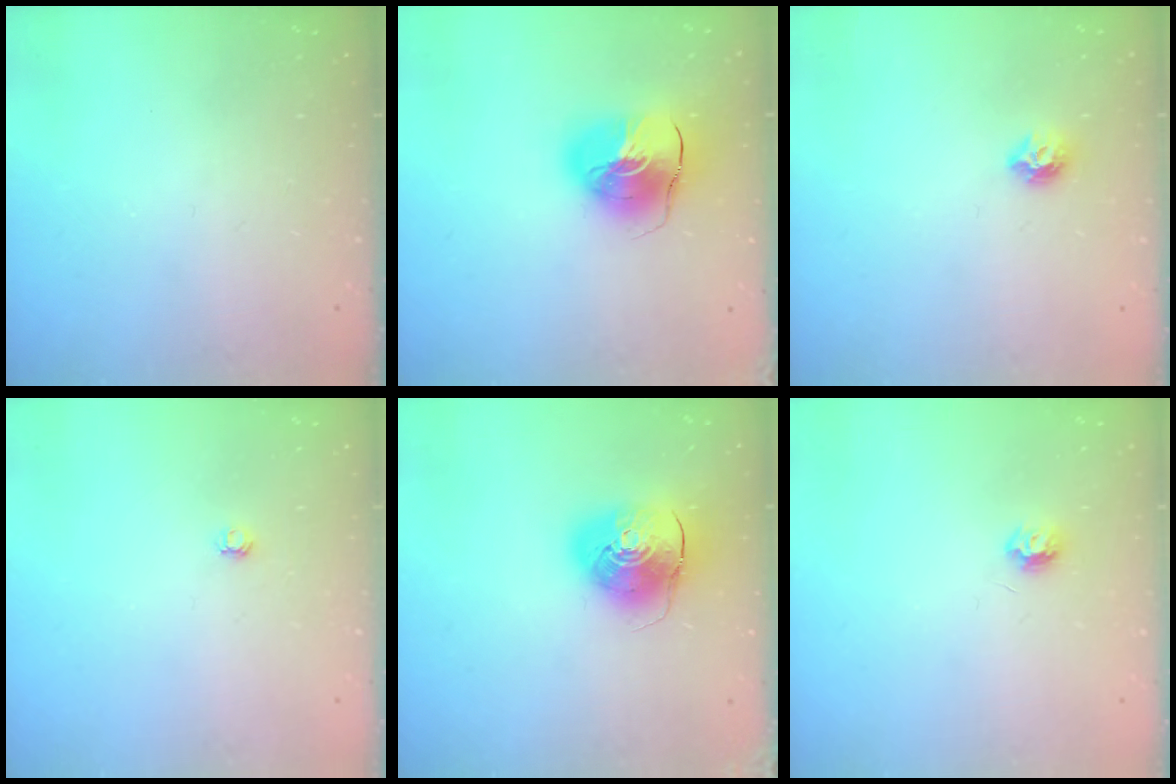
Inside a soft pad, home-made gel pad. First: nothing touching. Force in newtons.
{"total": 13.9, "press": 13.8, "slide": 2.1}
{"total": 6.8, "press": 6.8, "slide": 0.7}
{"total": 3.0, "press": 3.0, "slide": 0.4}
{"total": 10.8, "press": 10.6, "slide": 1.9}
{"total": 4.7, "press": 4.7, "slide": 0.5}